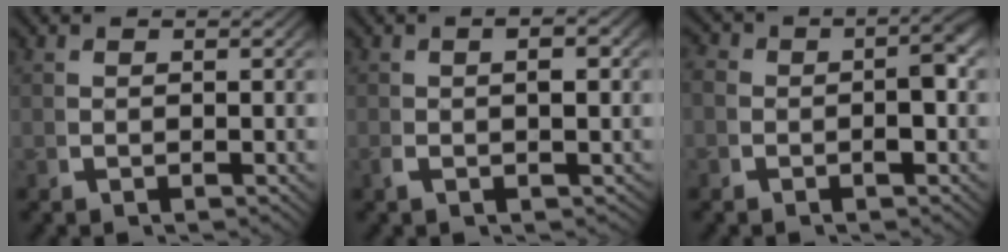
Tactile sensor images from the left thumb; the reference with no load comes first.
{"total": 2.1, "force": [-0.3, 1.1, 1.7], "torque": [-0.032, -0.002, -0.003]}
{"total": 3.2, "force": [-0.4, 1.9, 2.6], "torque": [-0.036, 0.003, -0.013]}